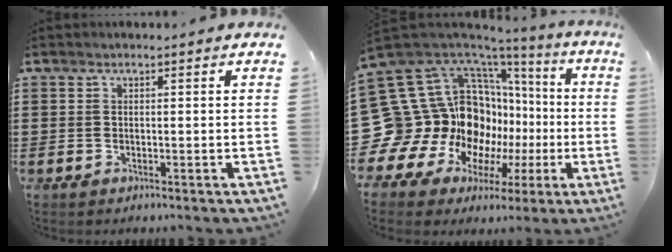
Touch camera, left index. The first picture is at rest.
{"total": 19.7, "force": [-0.8, 16.9, 10.0], "torque": [-0.275, -0.052, 0.042]}